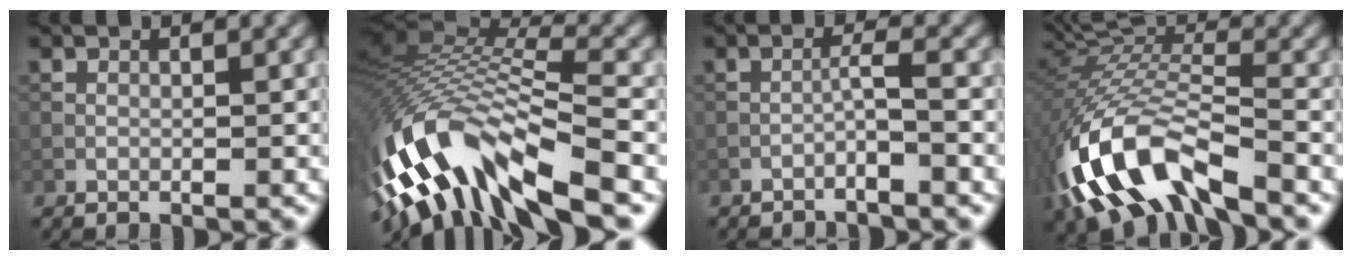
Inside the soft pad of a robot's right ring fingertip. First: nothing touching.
{"total": 14.6, "force": [-6.7, 4.7, 12.1], "torque": [-0.251, 0.014, -0.114]}
{"total": 1.7, "force": [-1.1, -0.2, 1.2], "torque": [-0.023, 0.012, -0.025]}
{"total": 11.6, "force": [-6.1, 4.4, 8.9], "torque": [-0.184, -0.007, -0.121]}